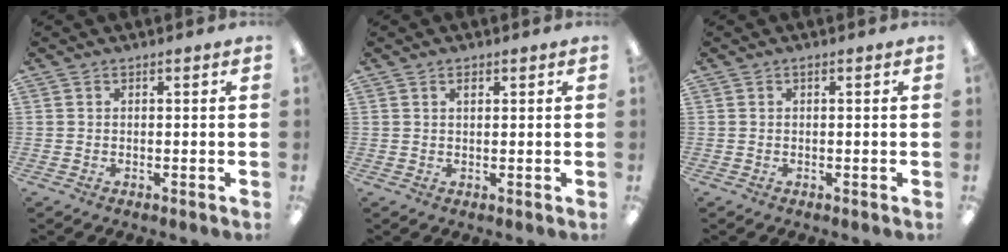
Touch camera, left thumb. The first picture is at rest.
{"total": 1.7, "force": [1.0, 0.8, 1.0], "torque": [-0.015, -0.001, 0.016]}
{"total": 0.5, "force": [0.3, 0.1, 0.4], "torque": [-0.010, 0.003, 0.006]}